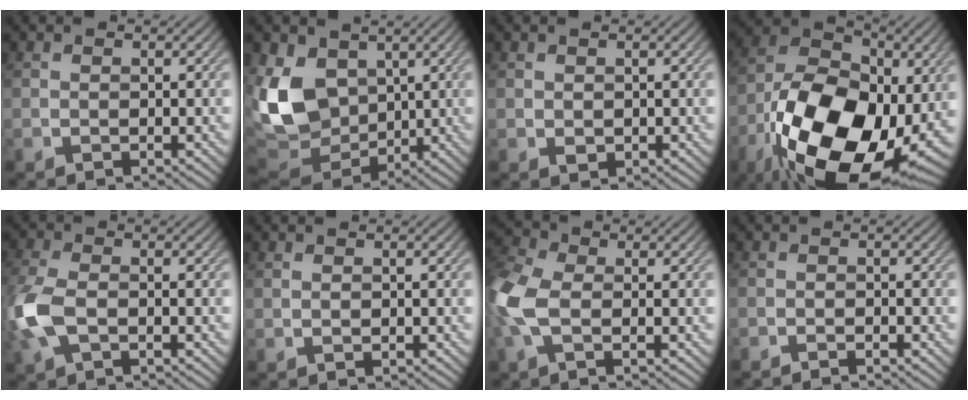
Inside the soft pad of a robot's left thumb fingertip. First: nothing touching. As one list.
[{"total": 14.3, "force": [2.7, 10.4, 9.4], "torque": [-0.258, -0.003, 0.046]}, {"total": 0.8, "force": [0.3, 0.6, 0.4], "torque": [-0.009, -0.004, 0.010]}, {"total": 21.0, "force": [-6.6, 12.9, 15.1], "torque": [-0.283, -0.020, -0.107]}, {"total": 7.0, "force": [-1.7, 3.9, 5.5], "torque": [-0.161, -0.005, -0.041]}, {"total": 0.6, "force": [0.1, 0.2, 0.6], "torque": [-0.011, 0.001, 0.002]}, {"total": 8.0, "force": [-1.0, 4.4, 6.6], "torque": [-0.194, 0.002, -0.033]}, {"total": 1.3, "force": [-1.3, 0.0, 0.5], "torque": [-0.007, 0.001, -0.024]}]